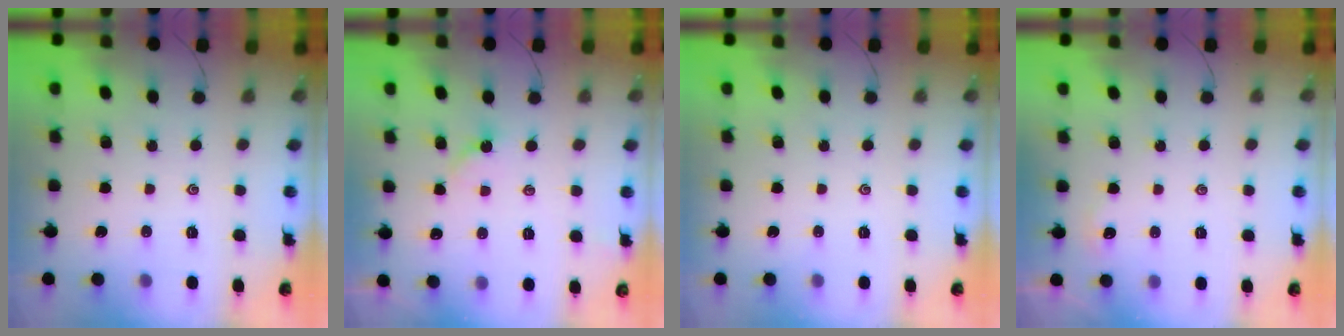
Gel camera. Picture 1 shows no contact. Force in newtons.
{"total": 2.7, "press": 2.7, "slide": 0.4}
{"total": 0.0}
{"total": 2.7, "press": 2.7, "slide": 0.3}